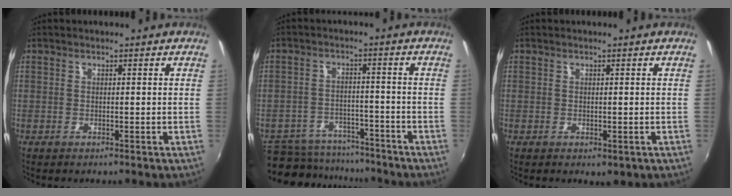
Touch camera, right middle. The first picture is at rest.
{"total": 12.6, "force": [-10.2, 6.6, 3.5], "torque": [-0.094, 0.017, -0.136]}
{"total": 1.0, "force": [0.0, 0.7, 0.7], "torque": [-0.010, -0.004, 0.001]}